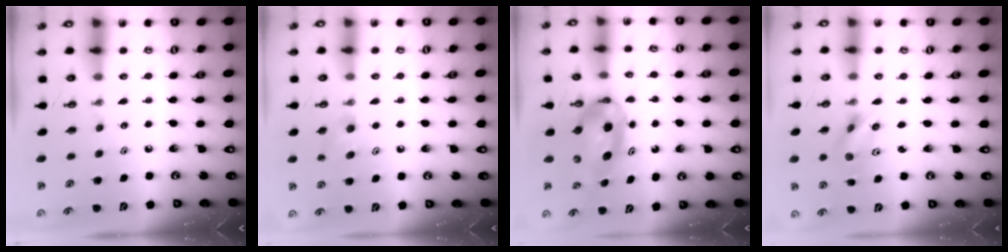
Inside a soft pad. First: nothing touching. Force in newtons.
{"total": 6.3, "press": 4.8, "slide": 4.1}
{"total": 9.3, "press": 5.2, "slide": 7.7}
{"total": 6.6, "press": 3.1, "slide": 5.8}